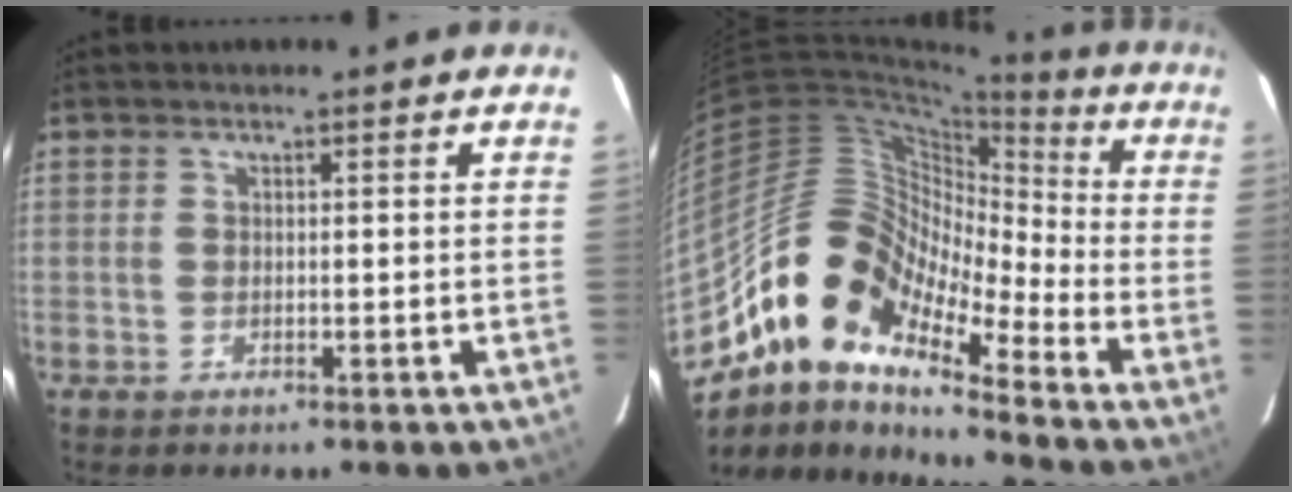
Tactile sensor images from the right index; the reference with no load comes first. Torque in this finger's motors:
{"motor_torque": [1.08, -1.05, 0.72, 0.14]}